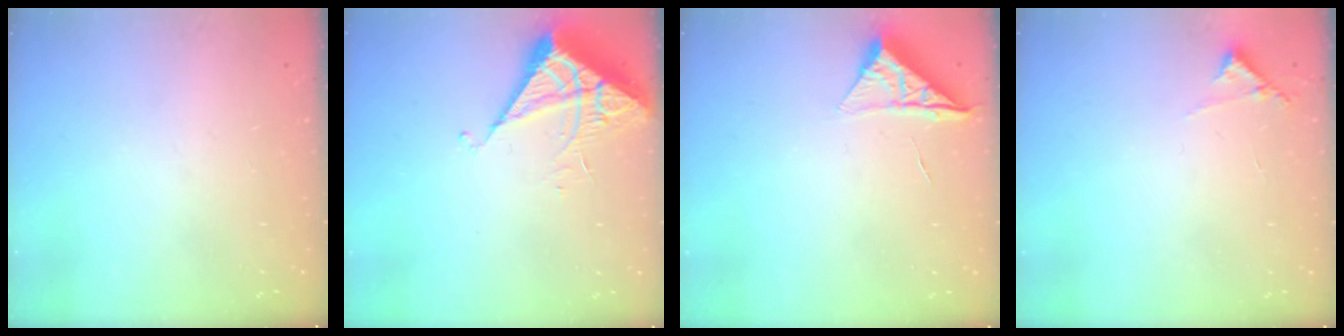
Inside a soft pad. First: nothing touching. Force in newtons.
{"total": 6.3, "press": 6.3, "slide": 0.2}
{"total": 6.5, "press": 6.5, "slide": 0.3}
{"total": 4.3, "press": 4.3, "slide": 0.2}